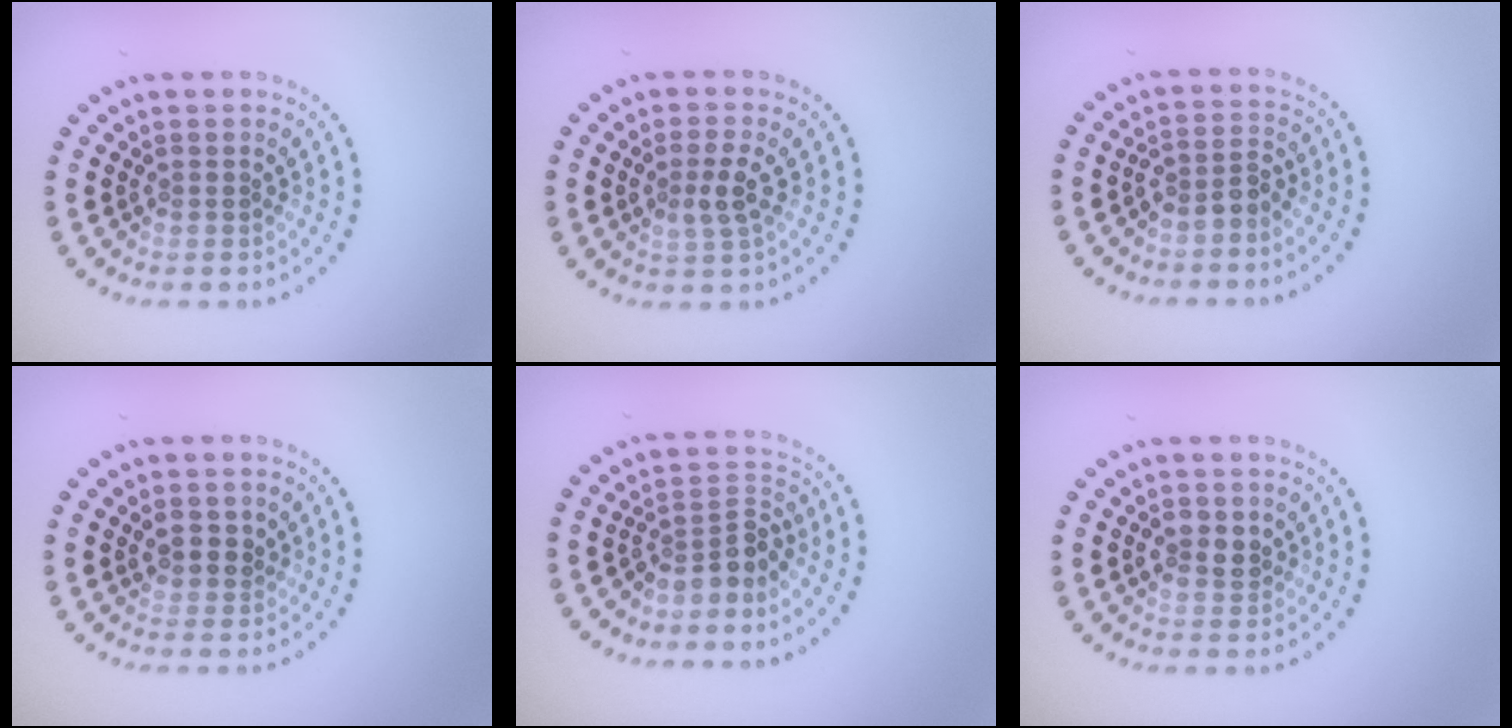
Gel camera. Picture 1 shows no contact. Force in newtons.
{"total": 2.2, "press": 2.1, "slide": 0.7}
{"total": 2.2, "press": 1.7, "slide": 1.4}
{"total": 1.6, "press": 1.4, "slide": 0.8}
{"total": 3.1, "press": 2.2, "slide": 2.2}
{"total": 2.3, "press": 2.3, "slide": 0.4}